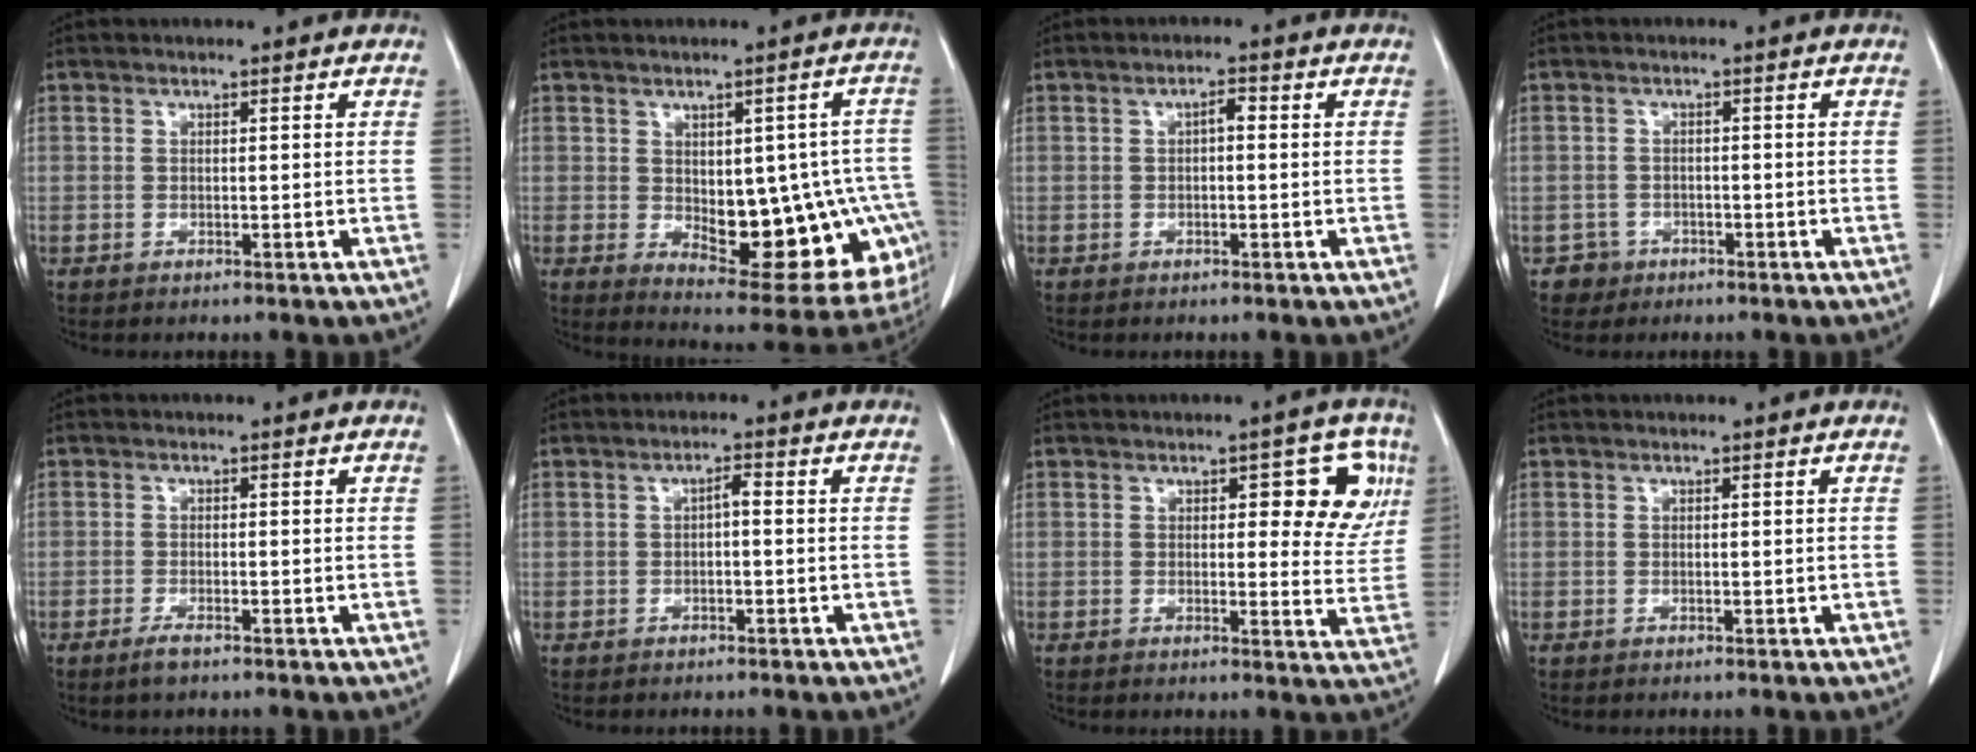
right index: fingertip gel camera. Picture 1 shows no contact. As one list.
[{"total": 18.8, "force": [-3.0, 8.7, 16.4], "torque": [-0.147, 0.018, -0.012]}, {"total": 1.7, "force": [0.1, 0.7, 1.6], "torque": [-0.027, 0.005, 0.001]}, {"total": 2.8, "force": [-1.4, 2.3, -0.5], "torque": [0.011, 0.013, -0.025]}, {"total": 1.8, "force": [-1.4, 0.3, 1.2], "torque": [-0.029, -0.003, -0.025]}, {"total": 1.6, "force": [-0.1, 0.4, 1.5], "torque": [-0.026, 0.005, -0.003]}, {"total": 8.0, "force": [2.8, 3.5, 6.6], "torque": [-0.056, 0.011, 0.027]}, {"total": 0.0}]